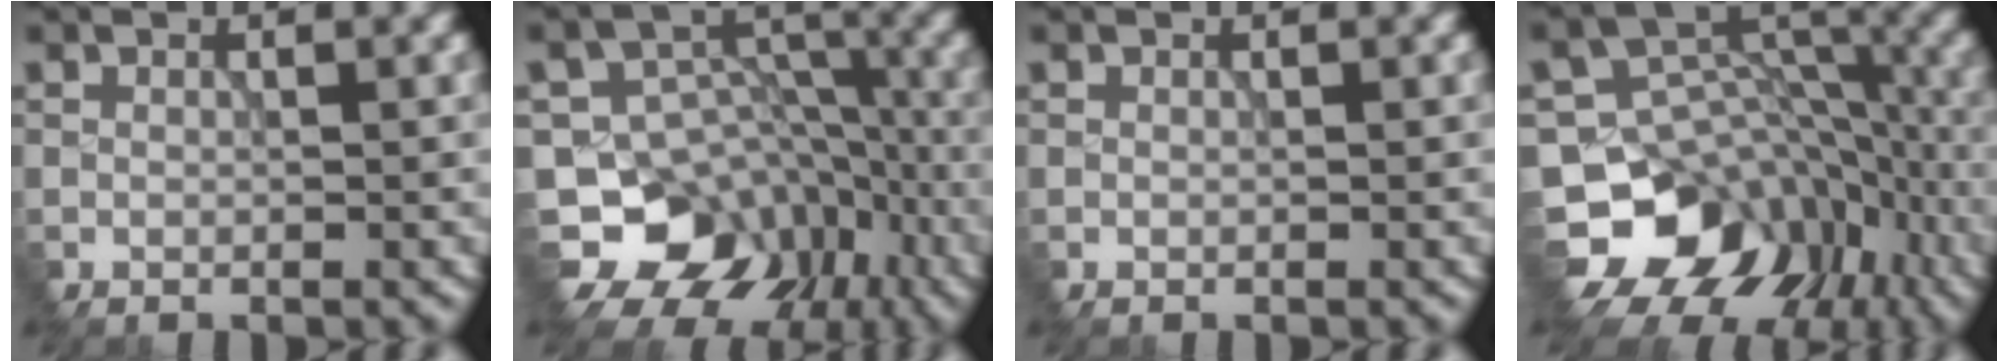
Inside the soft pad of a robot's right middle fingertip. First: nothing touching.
{"total": 10.2, "force": [-6.4, 7.5, 2.7], "torque": [-0.030, 0.011, -0.096]}
{"total": 0.0}
{"total": 11.9, "force": [-7.1, 8.7, 3.9], "torque": [-0.075, 0.009, -0.110]}